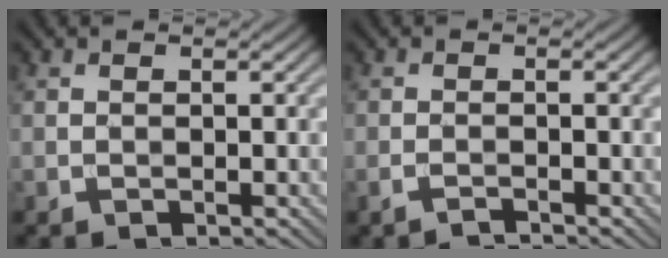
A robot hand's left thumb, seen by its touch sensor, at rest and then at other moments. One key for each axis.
{"total": 1.3, "fx": -1.2, "fy": 0.0, "fz": 0.6, "tx": -0.011, "ty": 0.002, "tz": -0.026}